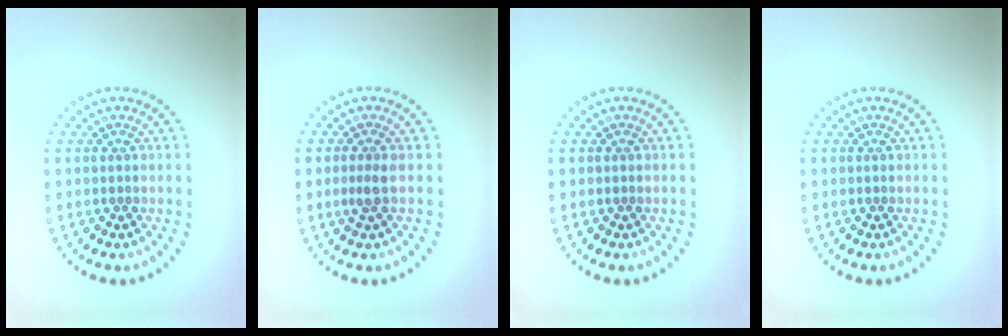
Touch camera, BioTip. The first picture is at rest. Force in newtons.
{"total": 1.3, "press": 1.0, "slide": 0.8}
{"total": 0.0}
{"total": 0.0}